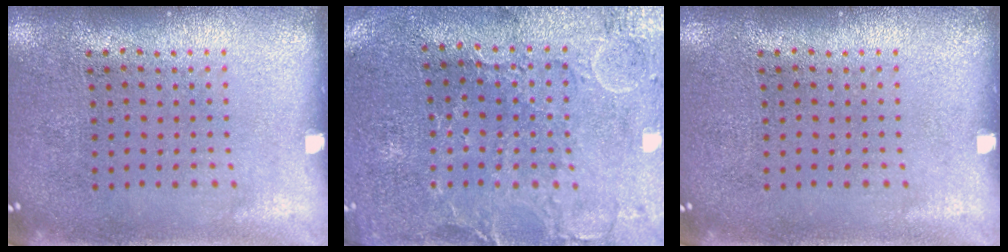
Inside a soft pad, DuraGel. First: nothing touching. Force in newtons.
{"total": 0.6, "press": 0.3, "slide": 0.5}
{"total": 0.0}